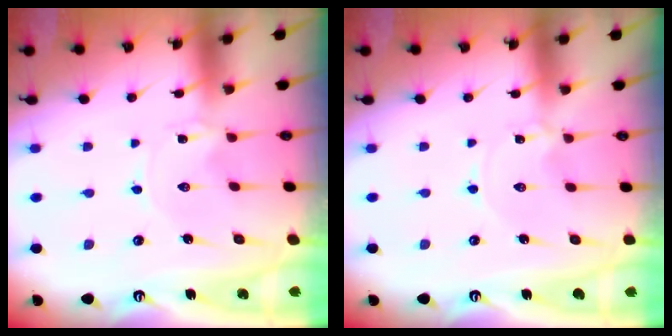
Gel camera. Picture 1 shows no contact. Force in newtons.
{"total": 0.0}